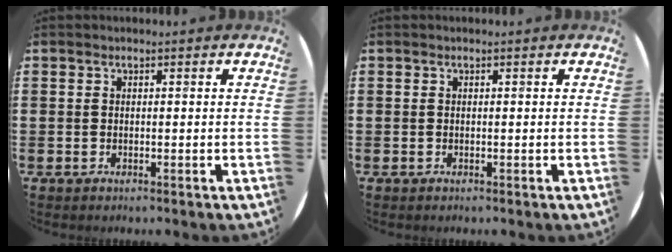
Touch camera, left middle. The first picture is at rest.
{"total": 0.0}